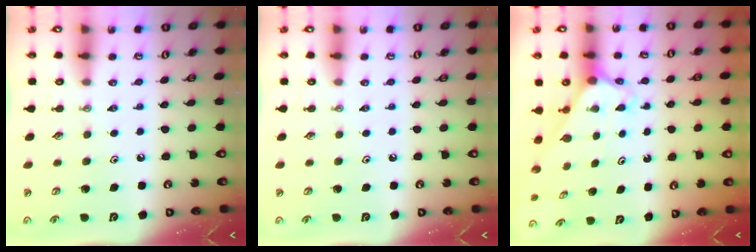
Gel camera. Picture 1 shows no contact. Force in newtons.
{"total": 0.0}
{"total": 2.4, "press": 2.4, "slide": 0.2}